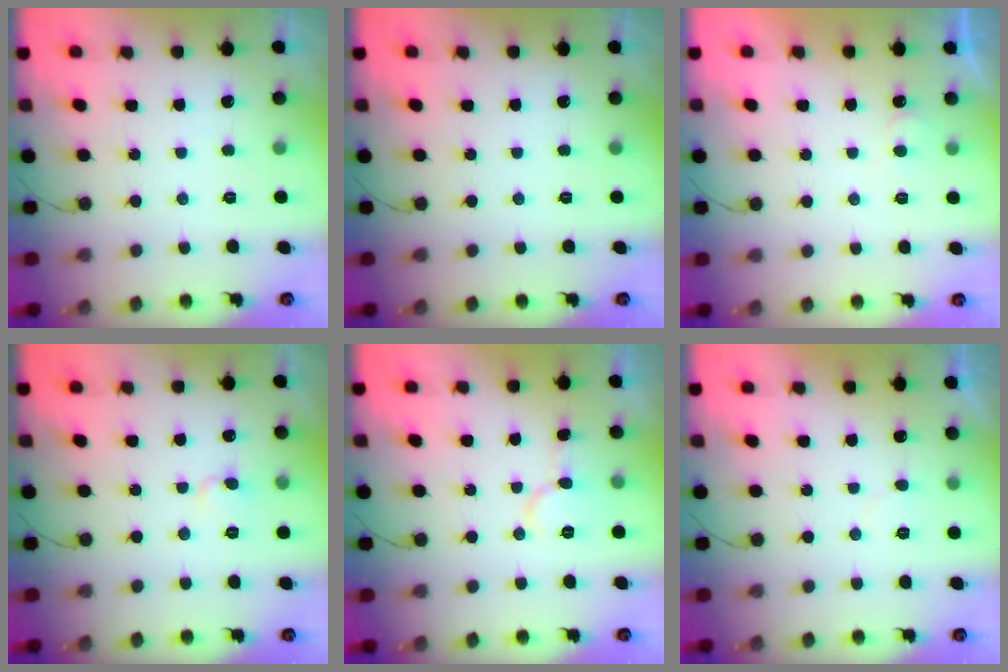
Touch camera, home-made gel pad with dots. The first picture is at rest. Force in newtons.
{"total": 0.0}
{"total": 3.8, "press": 3.8, "slide": 0.4}
{"total": 3.9, "press": 3.9, "slide": 0.3}
{"total": 7.7, "press": 7.7, "slide": 0.4}
{"total": 3.3, "press": 3.3, "slide": 0.2}